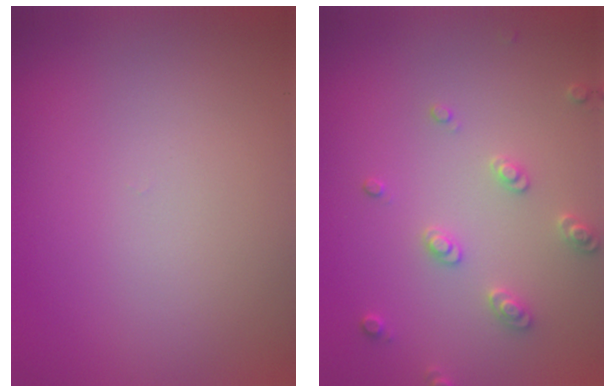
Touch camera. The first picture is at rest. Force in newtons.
{"total": 2.5, "press": 2.4, "slide": 0.7}